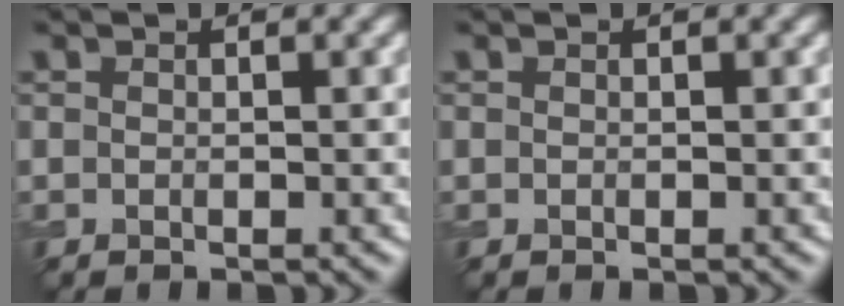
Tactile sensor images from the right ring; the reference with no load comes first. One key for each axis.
{"total": 0.0}